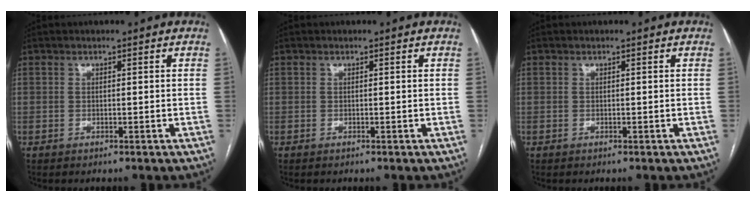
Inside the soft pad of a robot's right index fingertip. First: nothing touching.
{"total": 0.0}
{"total": 0.0}